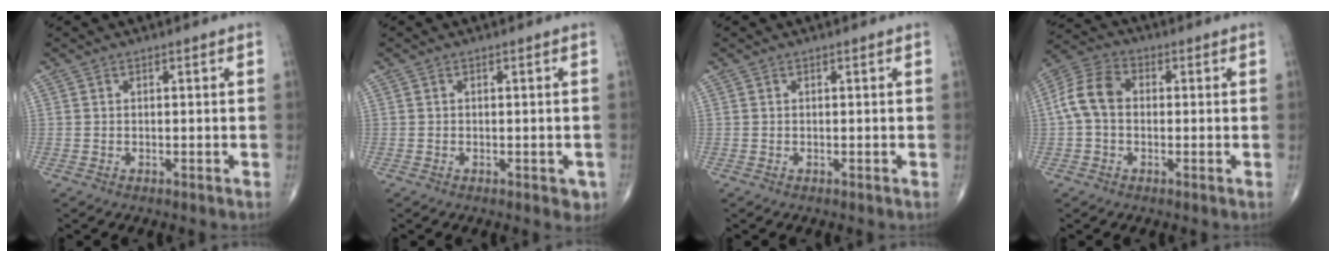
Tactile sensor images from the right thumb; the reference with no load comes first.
{"total": 2.1, "force": [-0.8, 1.2, 1.5], "torque": [0.001, 0.001, -0.011]}
{"total": 0.0}
{"total": 8.2, "force": [0.0, 5.8, 5.8], "torque": [-0.115, 0.028, -0.010]}